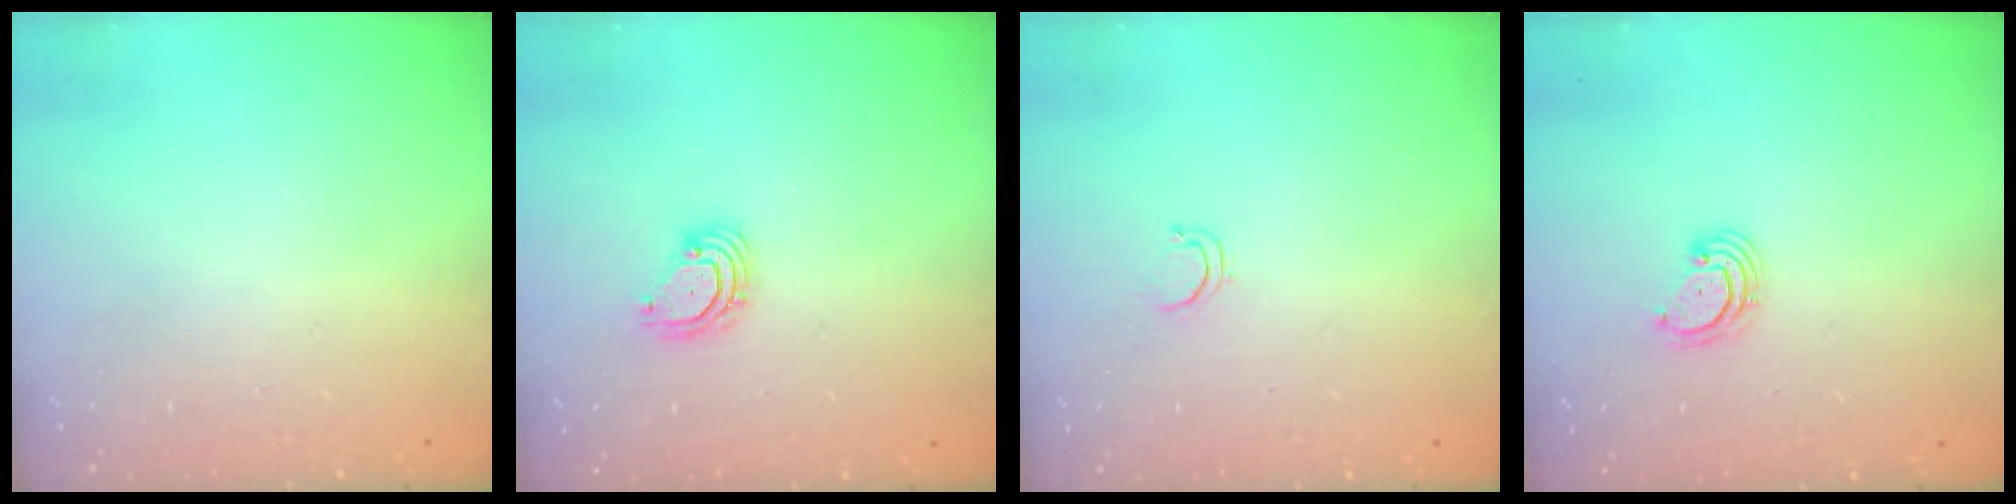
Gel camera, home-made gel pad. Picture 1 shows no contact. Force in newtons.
{"total": 4.0, "press": 4.0, "slide": 0.5}
{"total": 2.6, "press": 2.5, "slide": 0.4}
{"total": 2.8, "press": 2.8, "slide": 0.2}